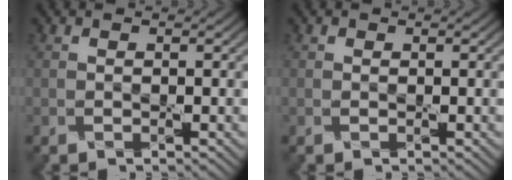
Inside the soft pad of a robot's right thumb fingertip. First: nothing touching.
{"total": 0.0}